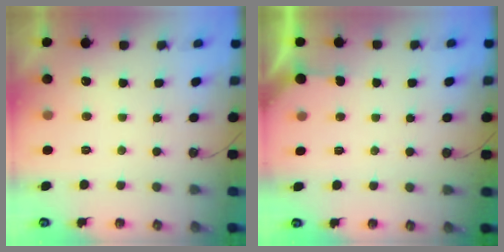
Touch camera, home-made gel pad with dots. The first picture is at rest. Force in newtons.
{"total": 2.4, "press": 2.4, "slide": 0.4}